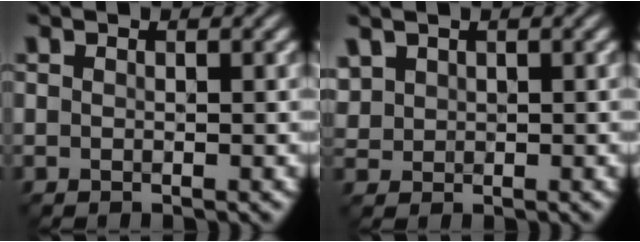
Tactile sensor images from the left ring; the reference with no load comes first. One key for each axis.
{"total": 1.1, "fx": 0.7, "fy": 0.9, "fz": 0.1, "tx": -0.009, "ty": 0.005, "tz": 0.028}